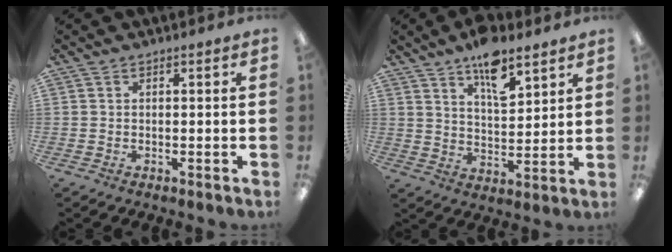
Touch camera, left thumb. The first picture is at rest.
{"total": 10.9, "force": [7.6, 4.3, 6.4], "torque": [-0.089, -0.044, 0.129]}